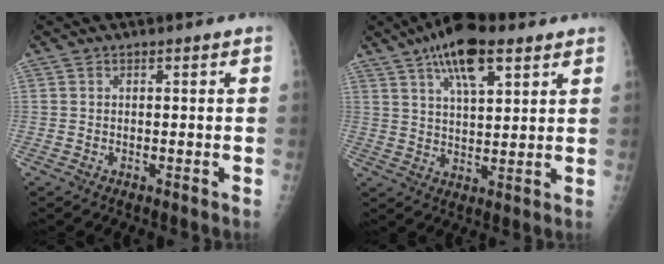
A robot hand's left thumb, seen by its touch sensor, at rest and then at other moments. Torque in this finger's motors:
{"motor_torque": [1.62, 1.20, 1.06, -0.82, 0.44]}